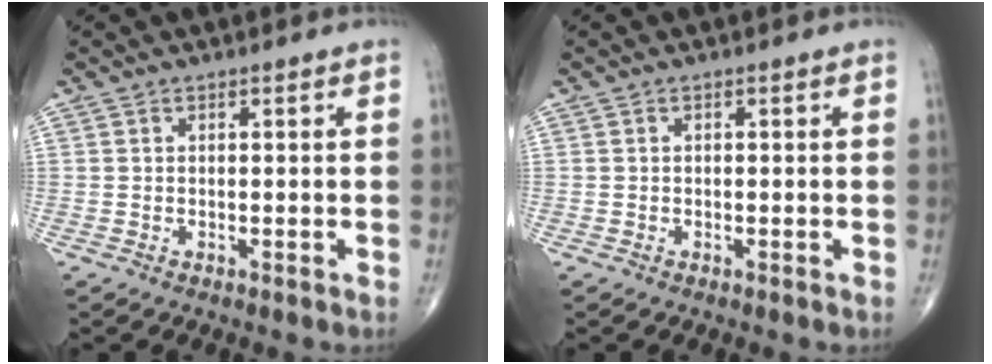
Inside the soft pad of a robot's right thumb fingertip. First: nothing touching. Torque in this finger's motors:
{"motor_torque": [-0.19, -0.06, 0.02, 0.16, -0.03]}